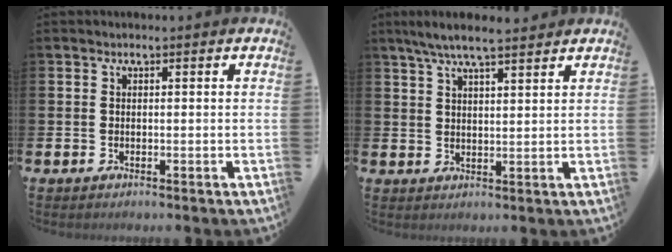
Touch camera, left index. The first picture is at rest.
{"total": 5.9, "force": [5.1, 0.8, 2.7], "torque": [-0.064, -0.011, 0.091]}